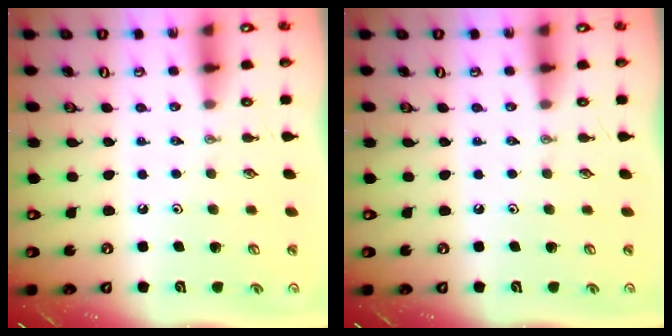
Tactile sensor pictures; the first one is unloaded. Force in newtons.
{"total": 0.0}